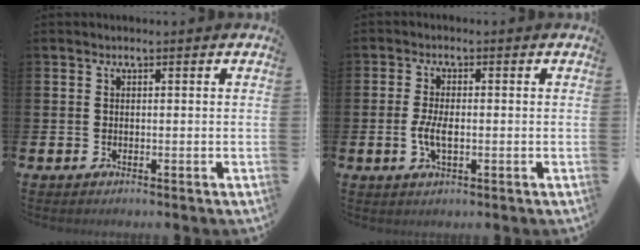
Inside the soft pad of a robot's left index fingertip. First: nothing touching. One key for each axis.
{"total": 3.6, "fx": -0.5, "fy": 1.6, "fz": 3.2, "tx": -0.064, "ty": 0.001, "tz": -0.012}